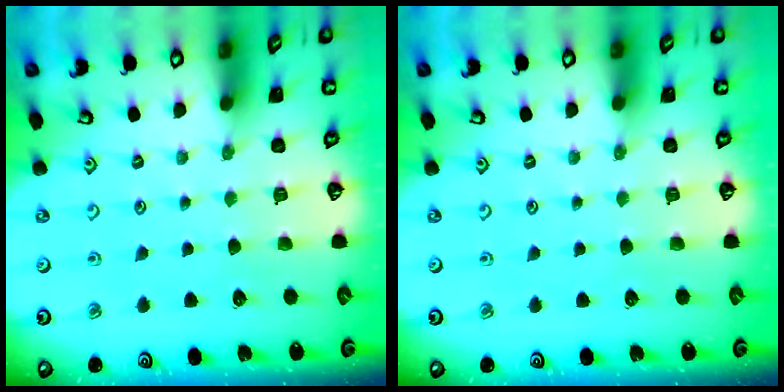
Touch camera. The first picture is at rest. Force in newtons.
{"total": 0.0}